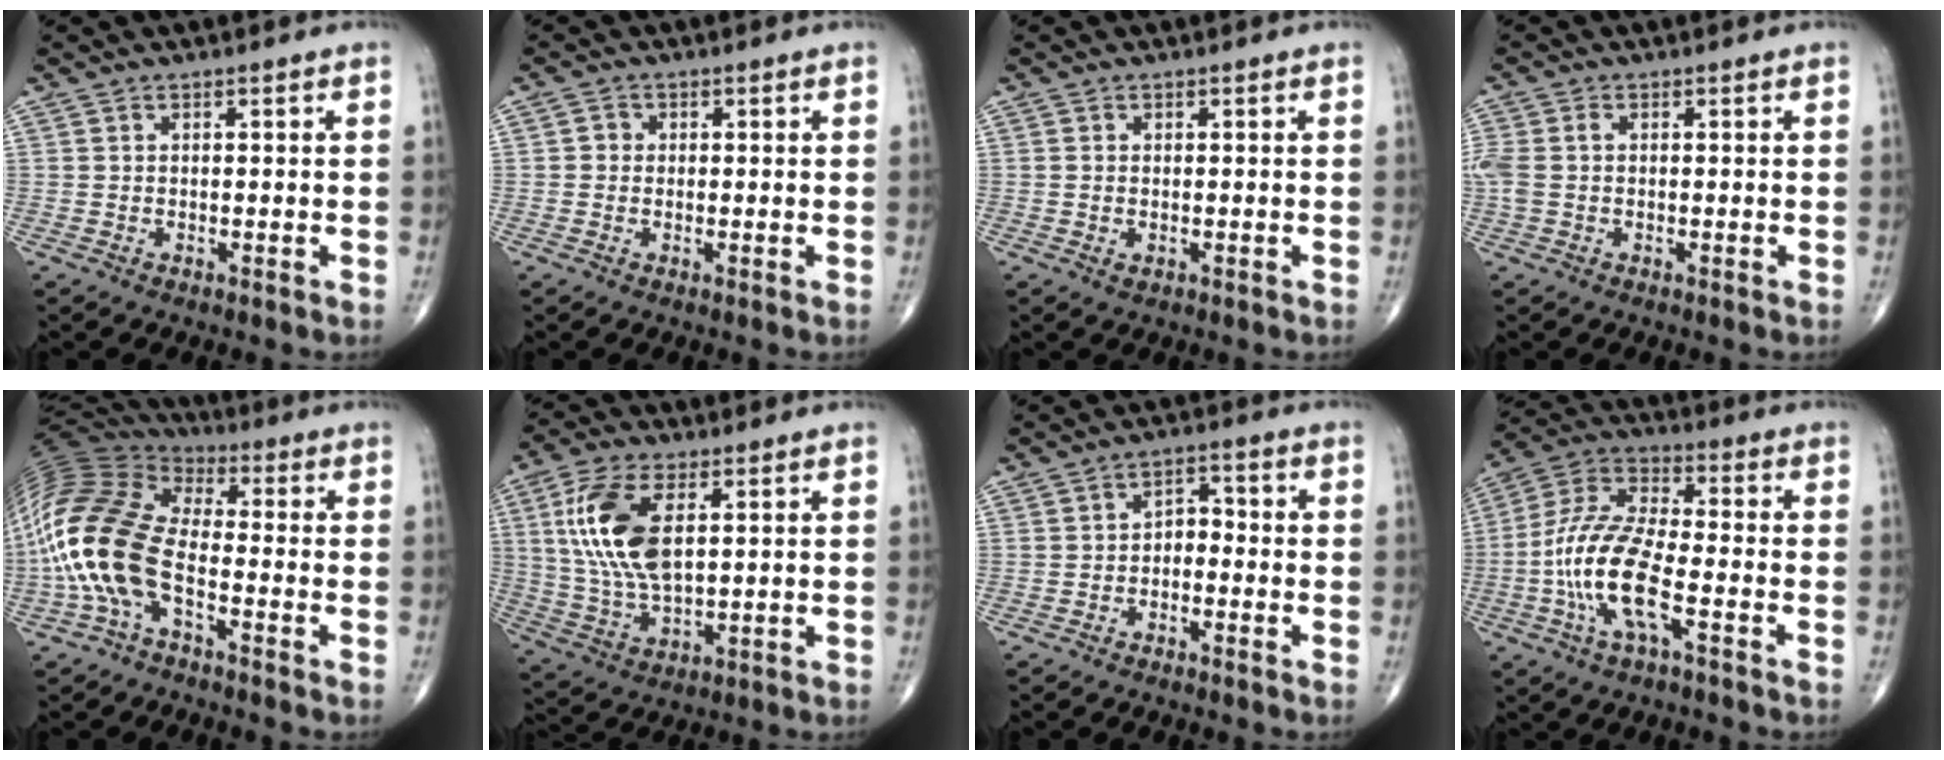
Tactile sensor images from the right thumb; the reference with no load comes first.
{"total": 1.6, "force": [0.0, 1.5, 0.5], "torque": [0.000, 0.004, -0.003]}
{"total": 1.0, "force": [-0.1, 0.7, 0.7], "torque": [-0.013, -0.001, -0.001]}
{"total": 4.0, "force": [0.0, 2.7, 3.0], "torque": [-0.095, 0.013, -0.001]}
{"total": 17.7, "force": [-4.8, 8.6, 14.8], "torque": [-0.327, 0.045, -0.099]}
{"total": 14.3, "force": [3.6, 6.9, 12.0], "torque": [-0.248, -0.008, 0.075]}
{"total": 3.3, "force": [-1.2, 2.2, 2.2], "torque": [-0.020, 0.028, -0.030]}
{"total": 14.4, "force": [-4.3, 4.8, 12.9], "torque": [-0.277, 0.030, -0.087]}